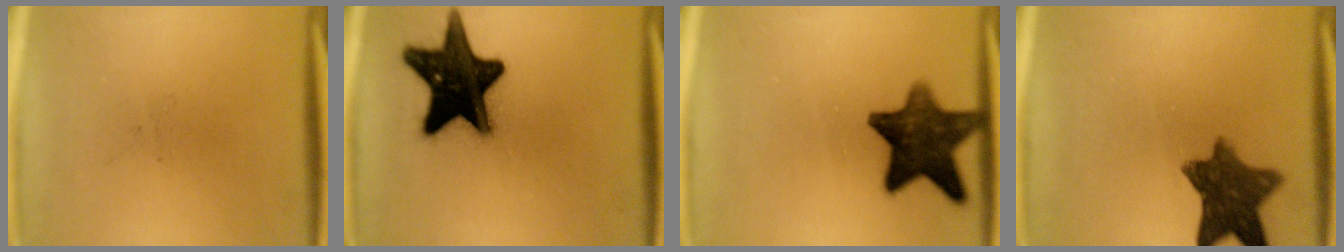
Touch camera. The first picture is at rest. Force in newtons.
{"total": 19.0}
{"total": 12.3}
{"total": 10.1}